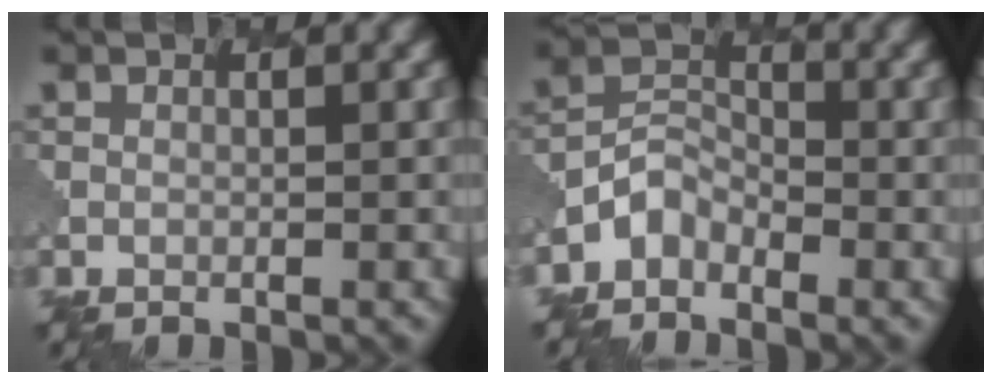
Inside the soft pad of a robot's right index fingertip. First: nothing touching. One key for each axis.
{"total": 2.5, "fx": -1.8, "fy": 1.6, "fz": 0.7, "tx": -0.013, "ty": 0.009, "tz": -0.047}